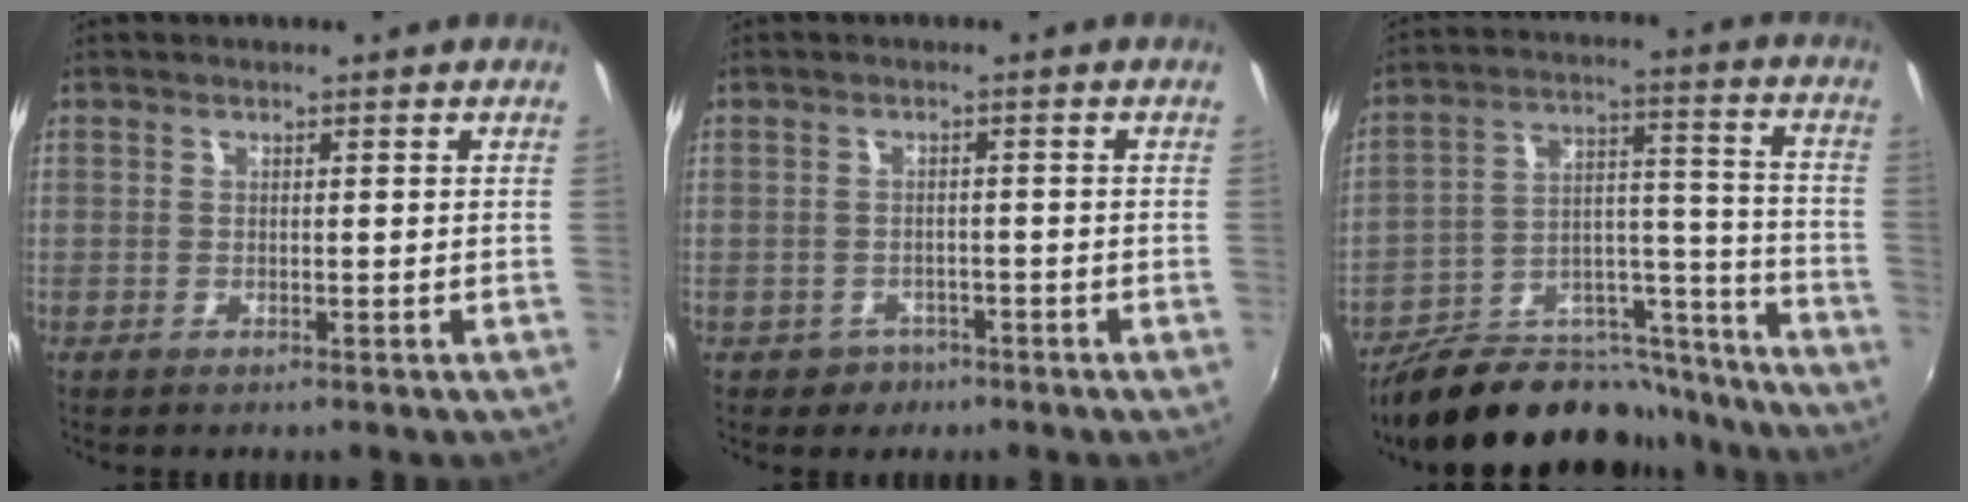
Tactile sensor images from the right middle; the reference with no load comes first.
{"total": 3.5, "force": [-2.0, 2.8, 0.3], "torque": [-0.017, 0.002, -0.028]}
{"total": 22.4, "force": [-19.2, 8.3, 8.0], "torque": [-0.125, 0.046, -0.274]}